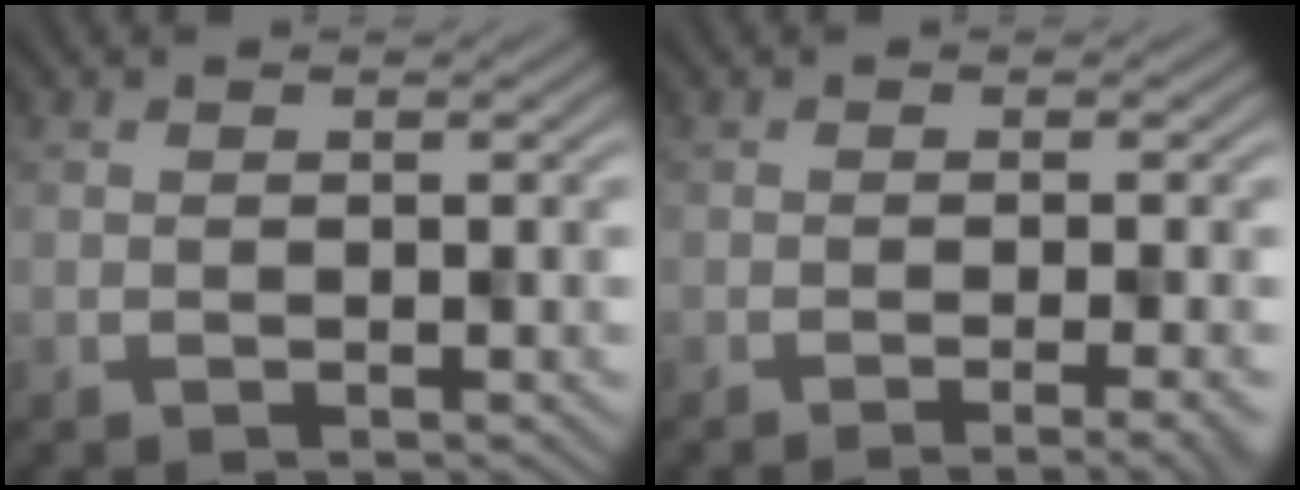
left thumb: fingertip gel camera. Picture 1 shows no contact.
{"total": 4.0, "force": [-2.1, 0.8, 3.3], "torque": [-0.029, 0.009, -0.024]}